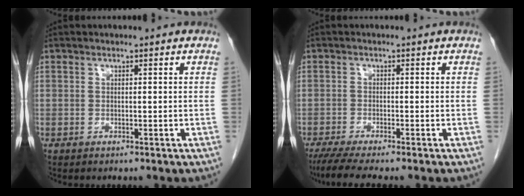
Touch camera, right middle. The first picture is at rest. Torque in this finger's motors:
{"motor_torque": [0.90, -0.67, 0.06, 0.04]}